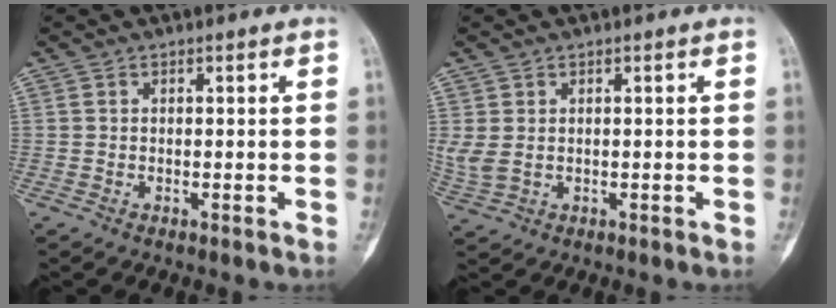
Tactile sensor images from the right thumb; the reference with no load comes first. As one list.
[{"total": 3.3, "force": [0.5, 2.2, 2.3], "torque": [-0.067, 0.000, 0.018]}]